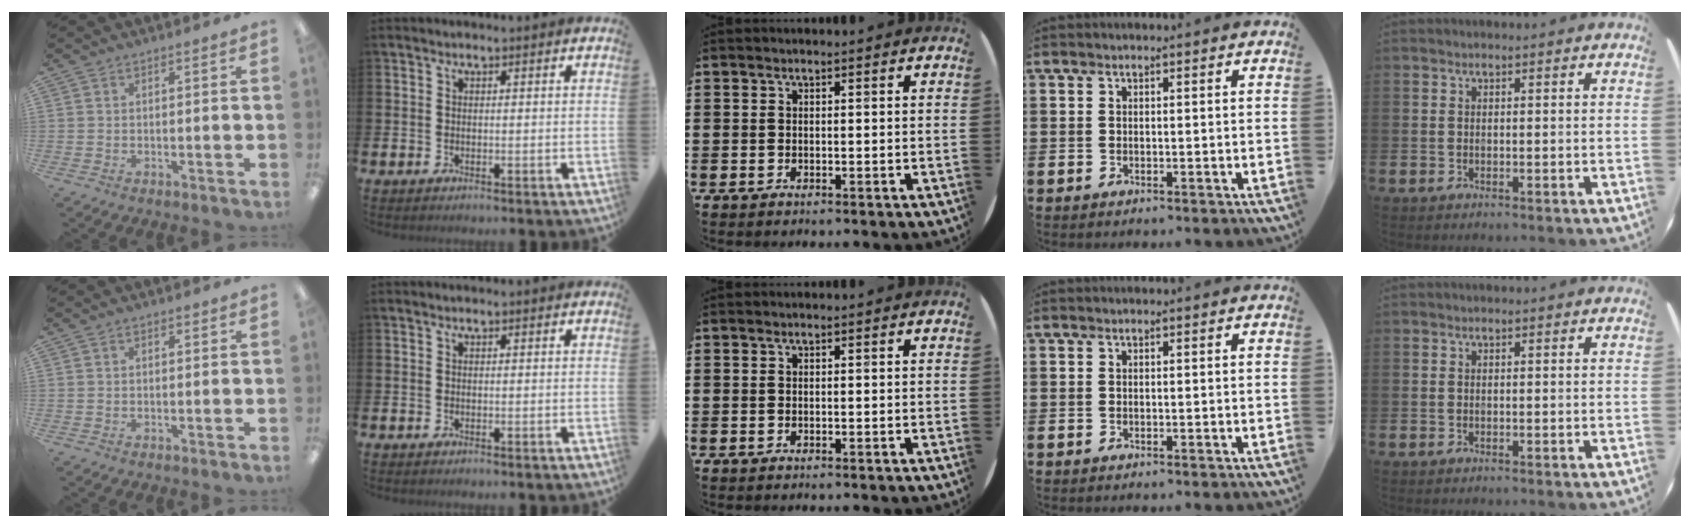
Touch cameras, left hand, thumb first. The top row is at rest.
{"thumb": {"total": 0.6, "force": [0.2, 0.4, 0.4], "torque": [0.001, 0.000, 0.002]}}